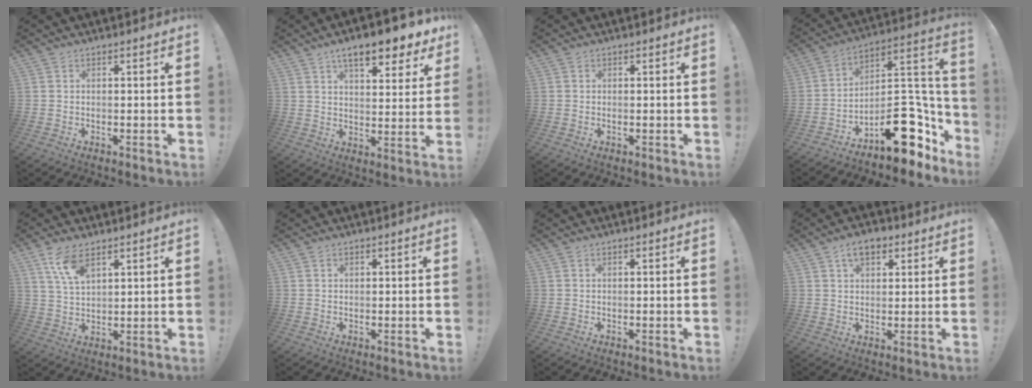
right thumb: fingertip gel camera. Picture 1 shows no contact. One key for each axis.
{"total": 11.7, "fx": 7.9, "fy": 3.1, "fz": 8.1, "tx": -0.118, "ty": -0.050, "tz": 0.130}
{"total": 0.0}
{"total": 17.8, "fx": -9.5, "fy": 9.3, "fz": 11.8, "tx": -0.115, "ty": 0.050, "tz": -0.143}
{"total": 8.2, "fx": 5.4, "fy": 3.4, "fz": 5.1, "tx": -0.088, "ty": -0.024, "tz": 0.098}
{"total": 0.7, "fx": 0.5, "fy": 0.4, "fz": 0.0, "tx": 0.006, "ty": -0.002, "tz": 0.009}
{"total": 0.0}
{"total": 6.6, "fx": 3.5, "fy": 4.0, "fz": 3.8, "tx": -0.053, "ty": -0.005, "tz": 0.063}